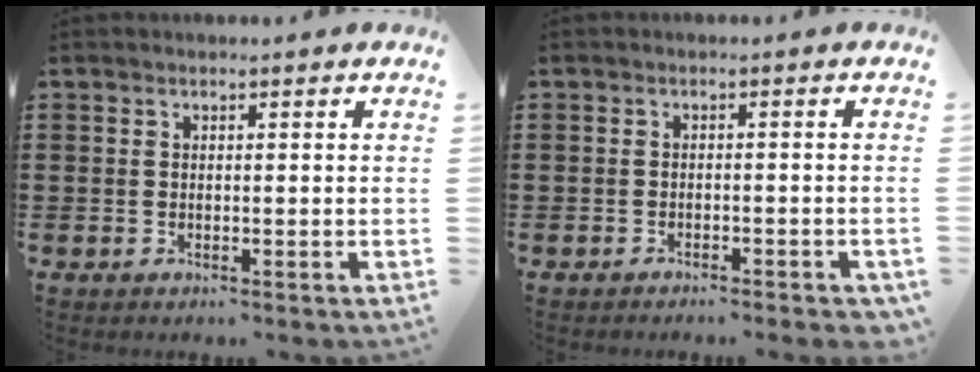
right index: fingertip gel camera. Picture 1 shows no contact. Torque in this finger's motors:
{"motor_torque": [0.64, -0.33, 0.16, -0.01]}